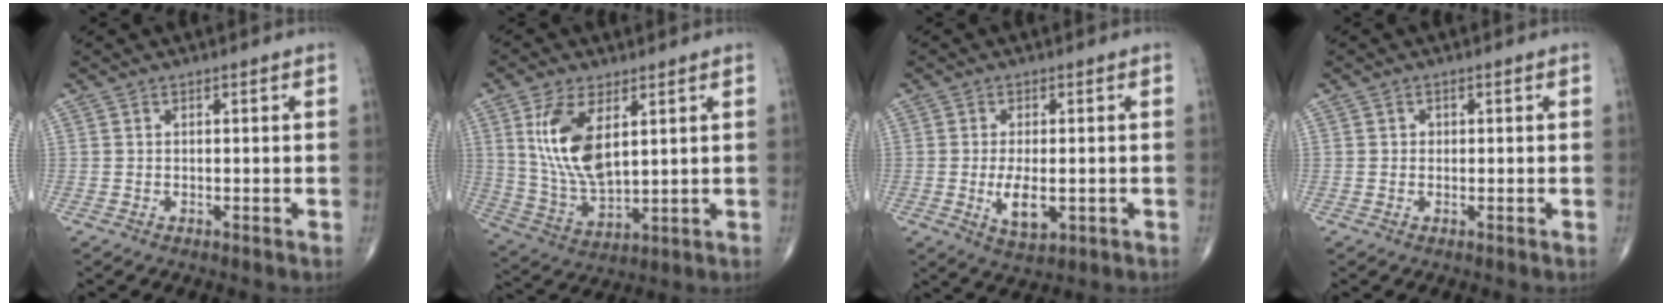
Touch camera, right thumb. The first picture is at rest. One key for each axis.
{"total": 12.9, "fx": 4.2, "fy": 6.1, "fz": 10.5, "tx": -0.208, "ty": -0.022, "tz": 0.095}
{"total": 6.1, "fx": -1.1, "fy": 2.8, "fz": 5.3, "tx": -0.090, "ty": -0.011, "tz": -0.013}
{"total": 0.8, "fx": 0.1, "fy": 0.8, "fz": 0.2, "tx": 0.003, "ty": 0.002, "tz": 0.001}